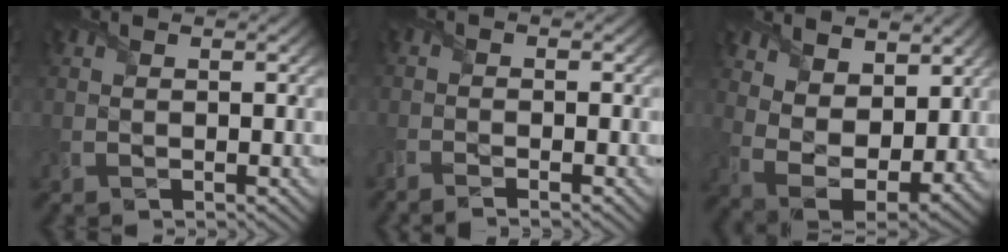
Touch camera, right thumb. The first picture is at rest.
{"total": 2.0, "force": [-1.6, -0.2, 1.1], "torque": [-0.024, -0.003, -0.035]}
{"total": 9.8, "force": [5.3, 5.5, 6.2], "torque": [-0.147, 0.001, 0.084]}